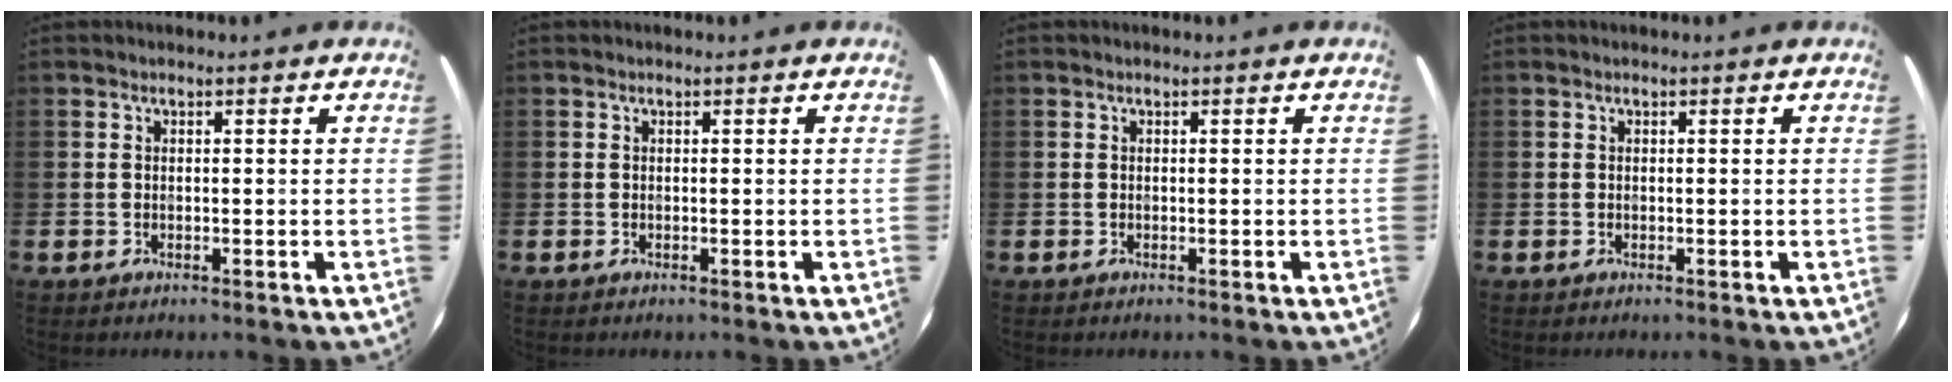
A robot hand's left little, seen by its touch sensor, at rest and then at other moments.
{"total": 0.0}
{"total": 0.0}
{"total": 0.0}